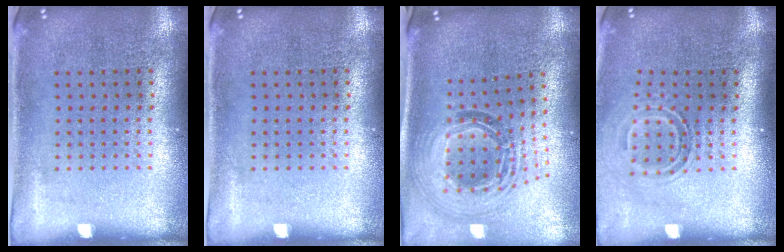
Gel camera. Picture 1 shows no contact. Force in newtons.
{"total": 0.0}
{"total": 1.6, "press": 1.4, "slide": 0.8}
{"total": 1.7, "press": 1.2, "slide": 1.2}